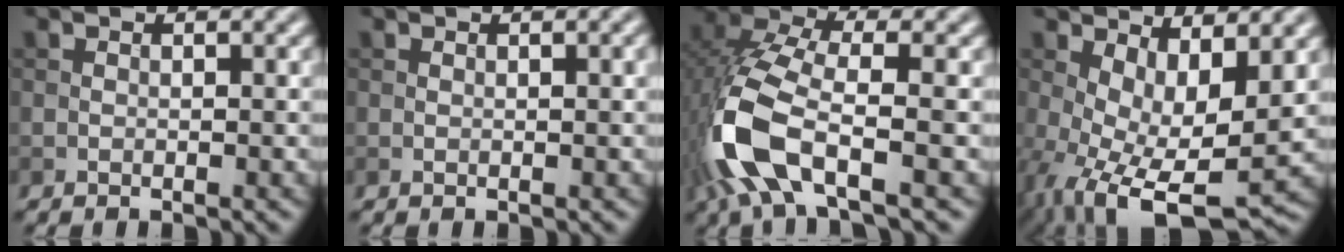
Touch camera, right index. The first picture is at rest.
{"total": 1.1, "force": [0.3, 0.2, 1.0], "torque": [-0.014, 0.003, 0.005]}
{"total": 9.6, "force": [-3.6, 4.2, 7.8], "torque": [-0.187, 0.000, -0.086]}
{"total": 8.6, "force": [-1.0, 4.1, 7.6], "torque": [-0.148, -0.023, -0.005]}